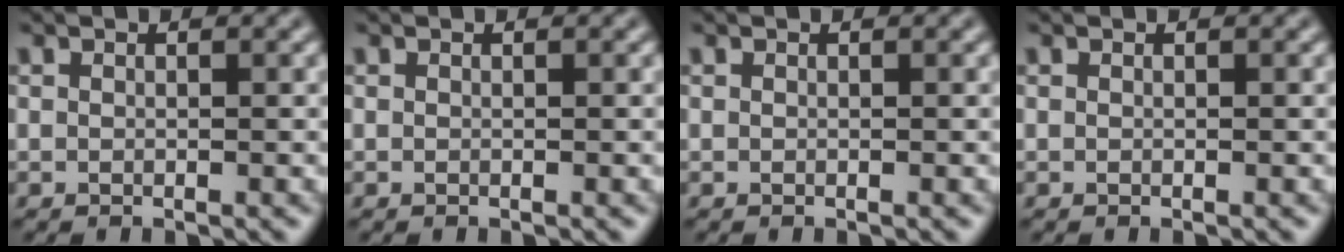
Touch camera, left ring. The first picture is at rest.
{"total": 0.0}
{"total": 0.0}
{"total": 0.0}